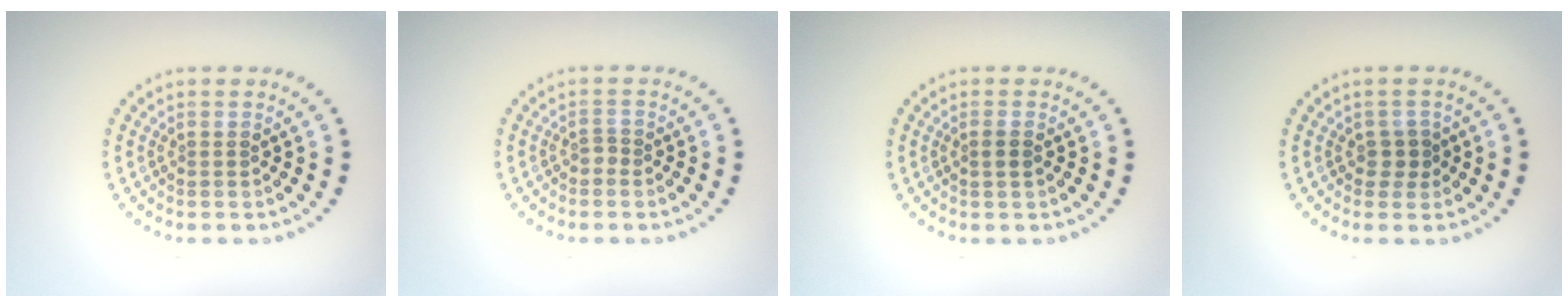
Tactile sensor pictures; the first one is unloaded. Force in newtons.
{"total": 0.9, "press": 0.6, "slide": 0.7}
{"total": 1.0, "press": 1.0, "slide": 0.4}
{"total": 1.3, "press": 1.1, "slide": 0.6}